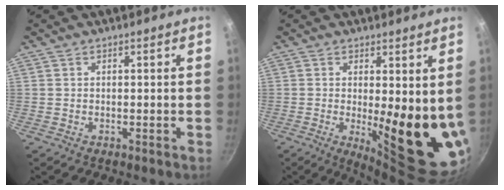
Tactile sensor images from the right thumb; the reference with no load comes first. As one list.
[{"total": 14.5, "force": [0.2, 4.5, 13.7], "torque": [-0.159, -0.040, 0.015]}]